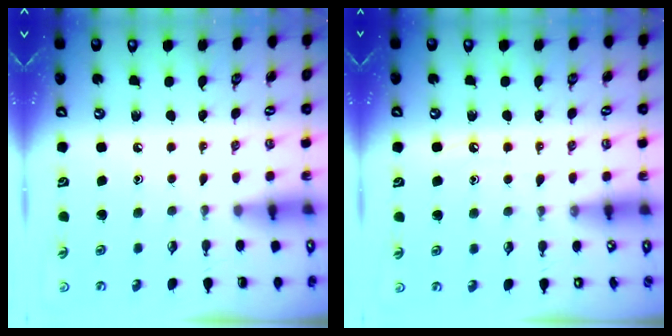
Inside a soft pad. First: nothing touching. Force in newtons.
{"total": 5.6, "press": 5.6, "slide": 0.7}